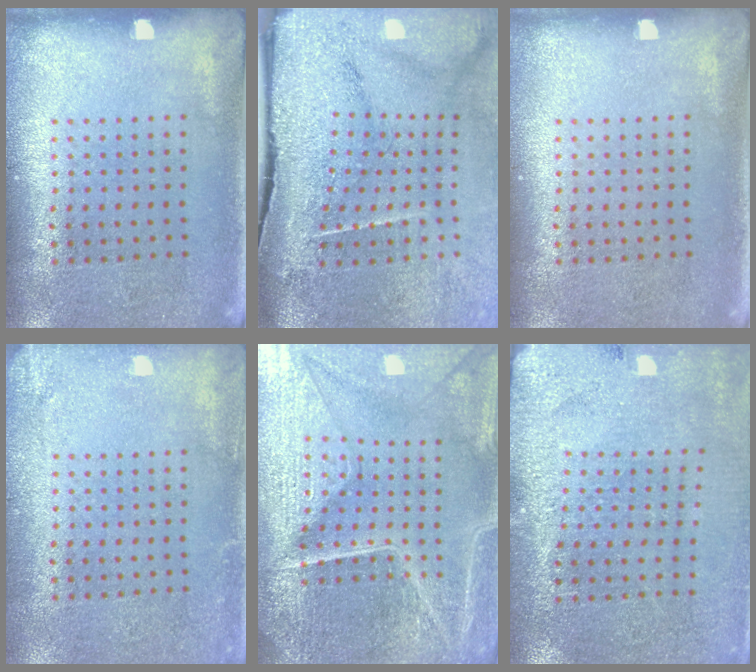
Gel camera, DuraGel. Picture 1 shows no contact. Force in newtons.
{"total": 4.7, "press": 3.8, "slide": 2.8}
{"total": 0.0}
{"total": 1.8, "press": 1.8, "slide": 0.2}
{"total": 6.2, "press": 5.5, "slide": 2.9}
{"total": 2.8, "press": 2.8, "slide": 0.1}